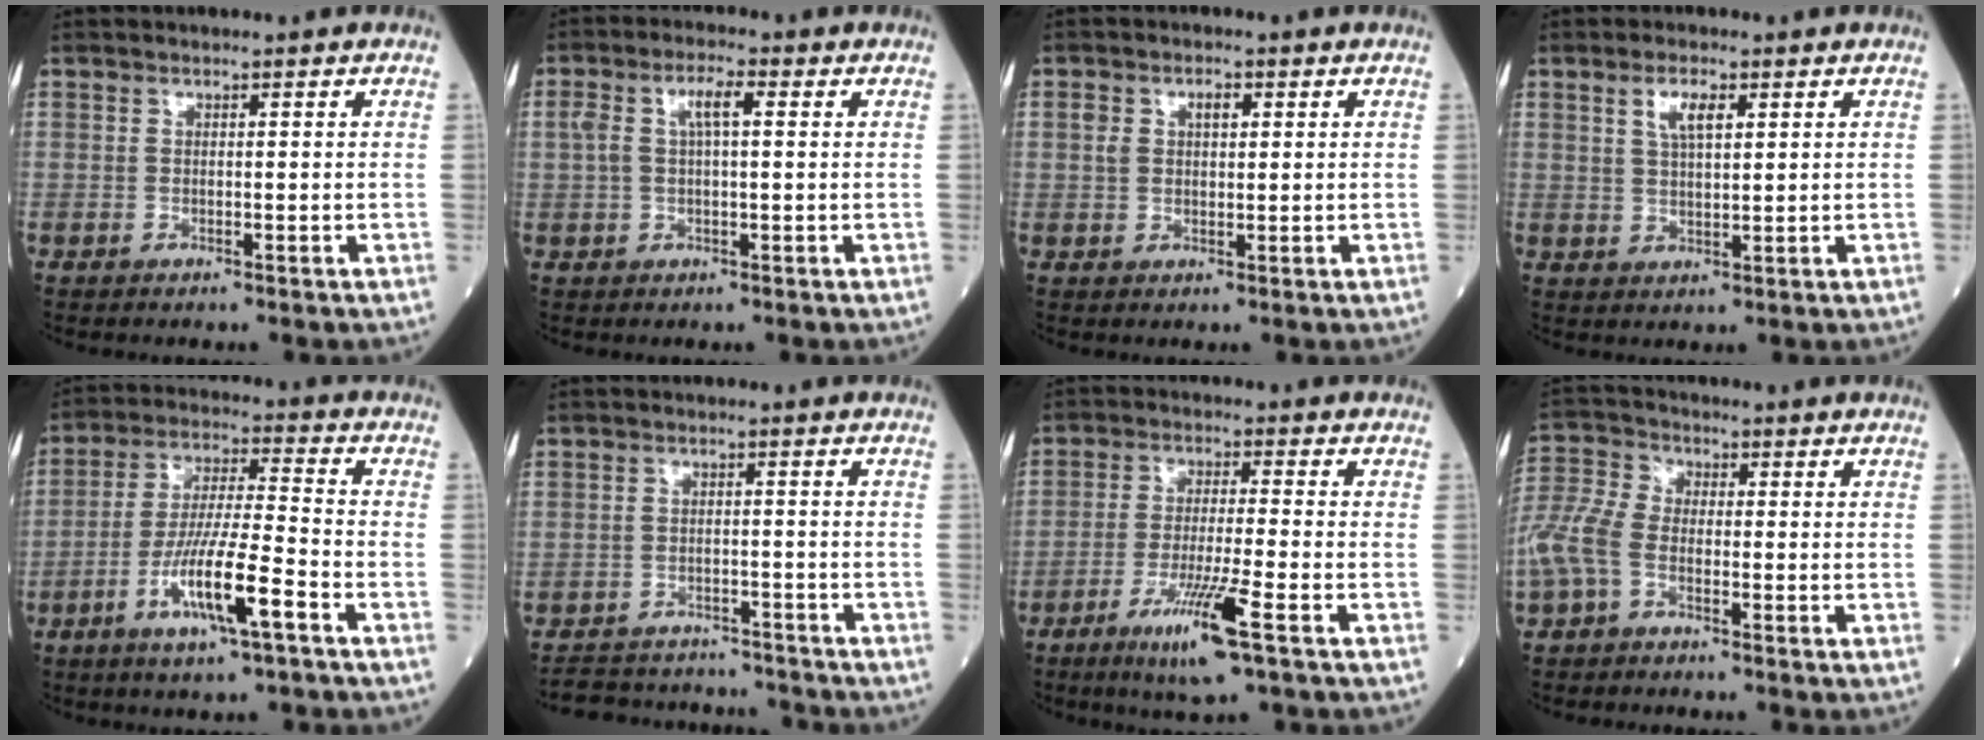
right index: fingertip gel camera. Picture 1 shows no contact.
{"total": 4.8, "force": [1.1, 1.4, 4.4], "torque": [-0.095, 0.024, 0.024]}
{"total": 3.5, "force": [1.1, 2.1, 2.5], "torque": [-0.052, 0.015, 0.023]}
{"total": 4.0, "force": [1.8, 1.1, 3.4], "torque": [-0.065, 0.004, 0.035]}
{"total": 11.3, "force": [-5.2, 0.6, 10.0], "torque": [-0.185, -0.009, -0.098]}
{"total": 11.0, "force": [-10.3, 3.4, 1.7], "torque": [-0.028, 0.016, -0.140]}
{"total": 9.2, "force": [-4.9, -0.3, 7.8], "torque": [-0.143, -0.021, -0.089]}
{"total": 7.5, "force": [-3.0, 4.1, 5.5], "torque": [-0.137, 0.010, -0.072]}